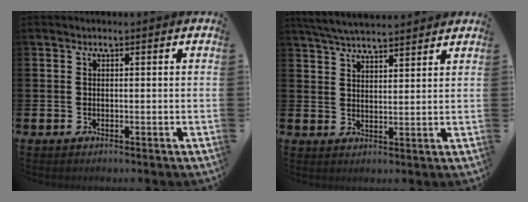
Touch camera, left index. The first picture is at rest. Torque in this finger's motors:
{"motor_torque": [0.90, -0.86, 0.46, 0.13]}